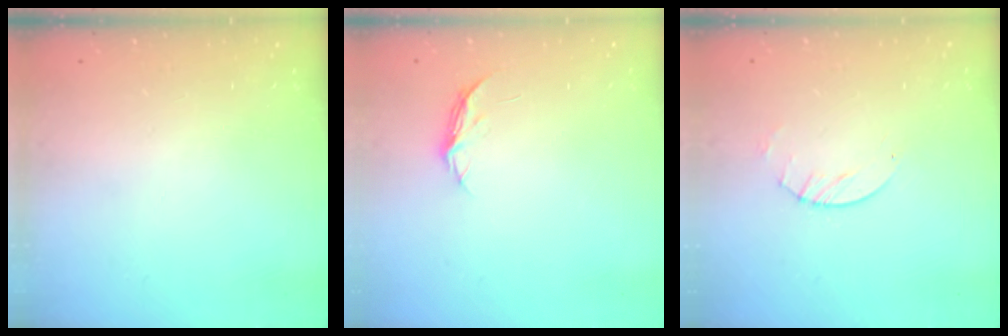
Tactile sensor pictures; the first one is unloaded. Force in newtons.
{"total": 4.5, "press": 4.5, "slide": 0.5}
{"total": 2.6, "press": 2.5, "slide": 0.4}